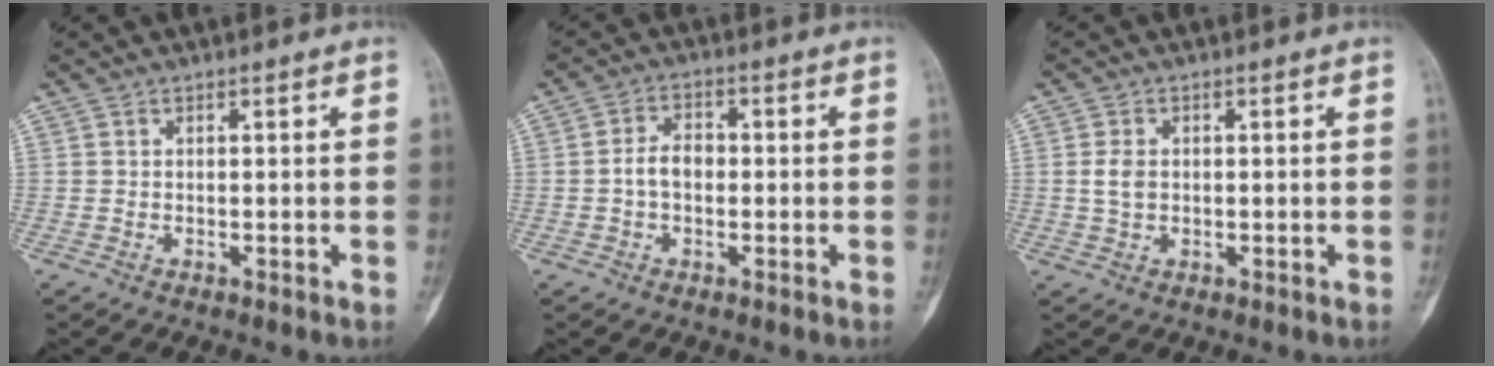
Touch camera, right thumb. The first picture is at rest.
{"total": 4.4, "force": [-0.6, 2.9, 3.2], "torque": [-0.048, 0.018, -0.017]}
{"total": 2.9, "force": [0.2, 2.1, 2.0], "torque": [-0.039, 0.003, 0.005]}